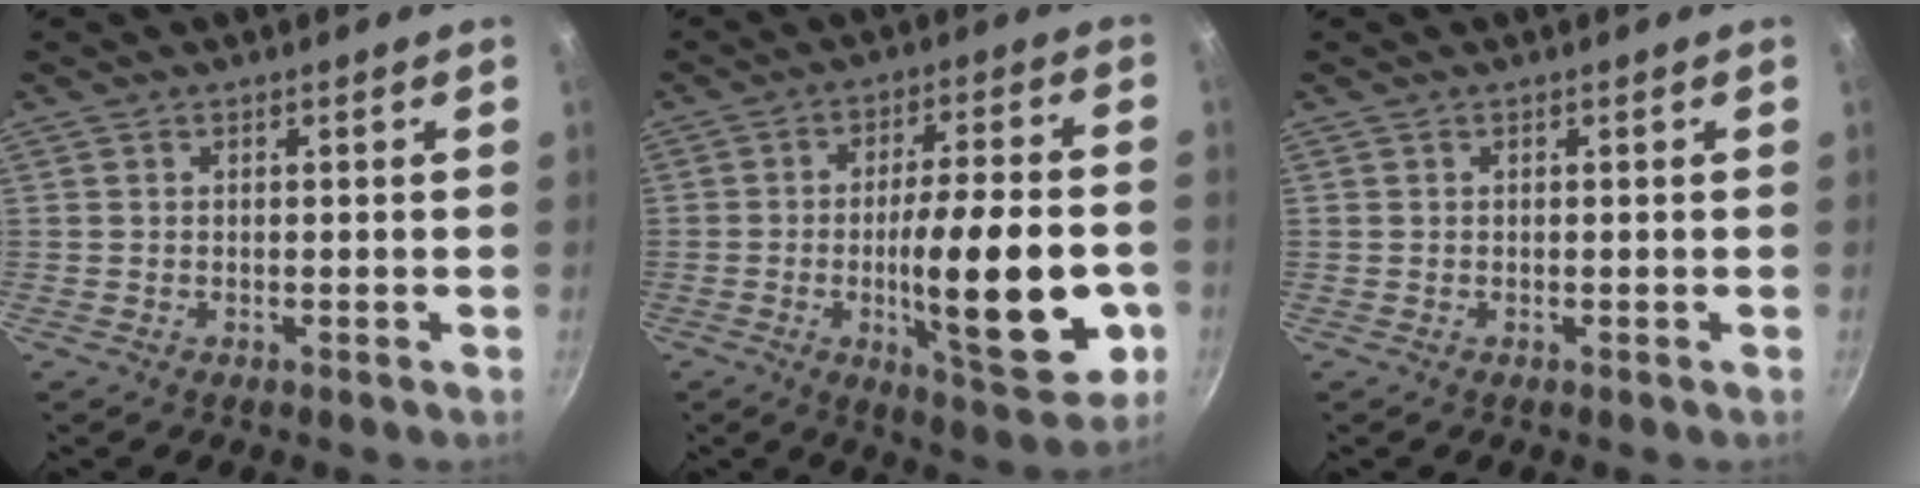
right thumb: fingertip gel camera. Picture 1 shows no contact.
{"total": 20.7, "force": [-4.7, 5.8, 19.2], "torque": [-0.272, 0.013, -0.066]}
{"total": 0.0}